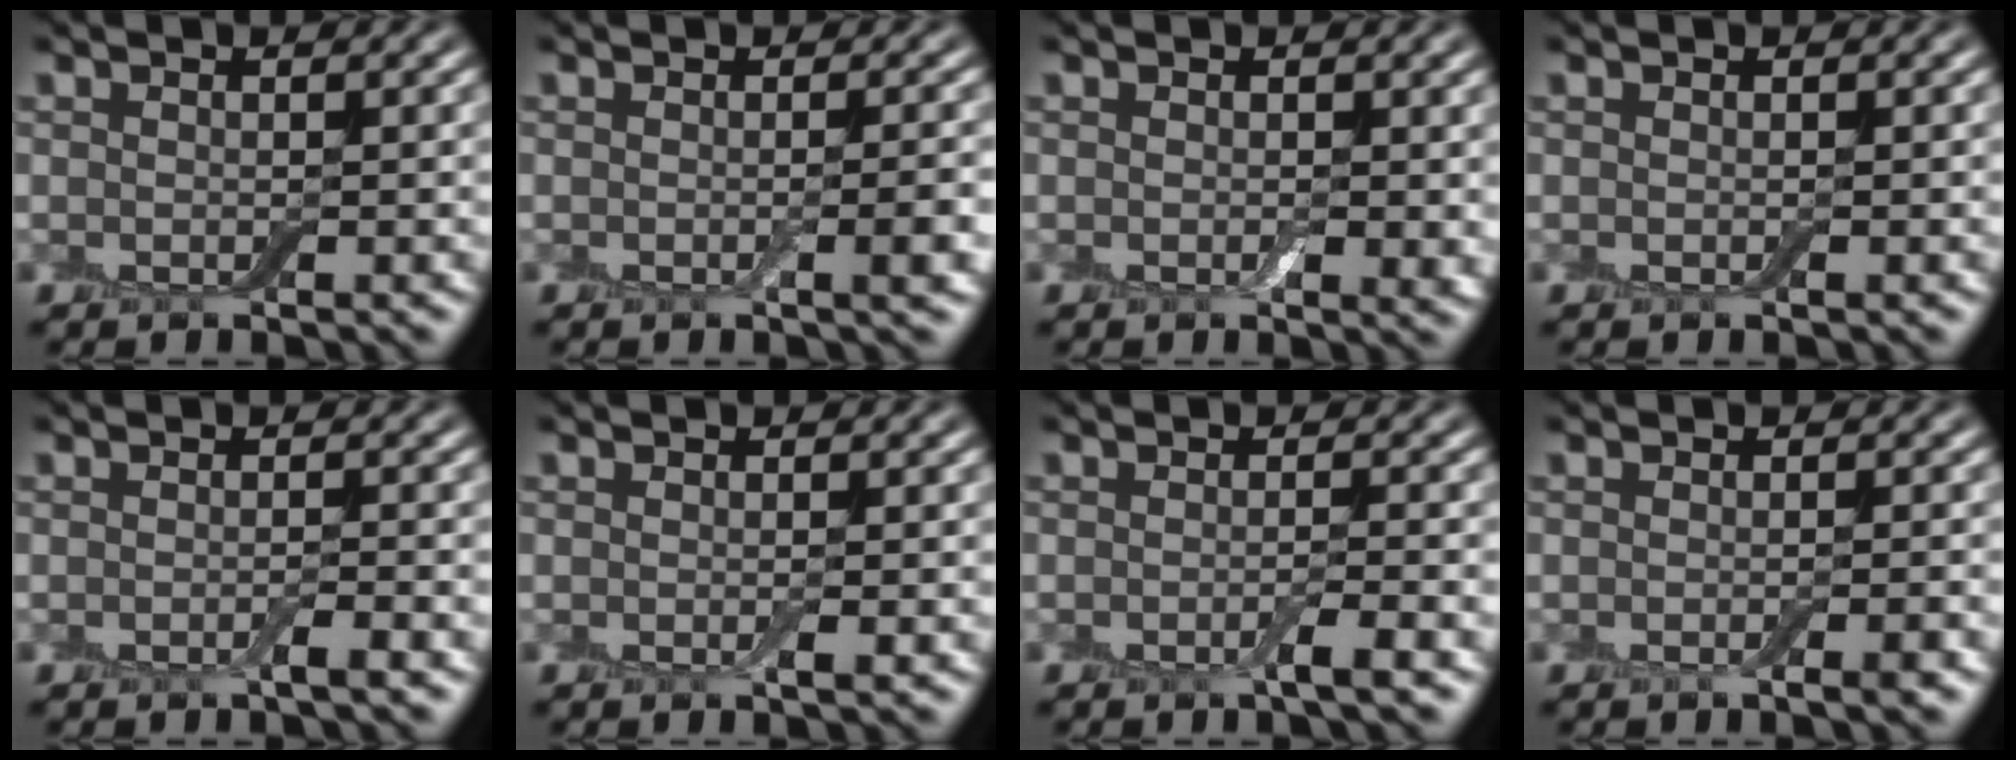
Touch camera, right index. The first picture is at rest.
{"total": 2.2, "force": [-0.4, 0.3, 2.1], "torque": [-0.029, -0.001, -0.008]}
{"total": 1.4, "force": [0.0, 0.6, 1.2], "torque": [-0.016, -0.003, -0.001]}
{"total": 0.0}
{"total": 1.2, "force": [-0.6, 0.1, 1.1], "torque": [-0.017, -0.001, -0.012]}
{"total": 0.7, "force": [-0.1, 0.1, 0.7], "torque": [-0.013, -0.003, -0.003]}
{"total": 1.8, "force": [-0.8, 0.2, 1.6], "torque": [-0.022, -0.001, -0.016]}
{"total": 1.7, "force": [-0.7, 0.4, 1.6], "torque": [-0.016, -0.001, -0.011]}